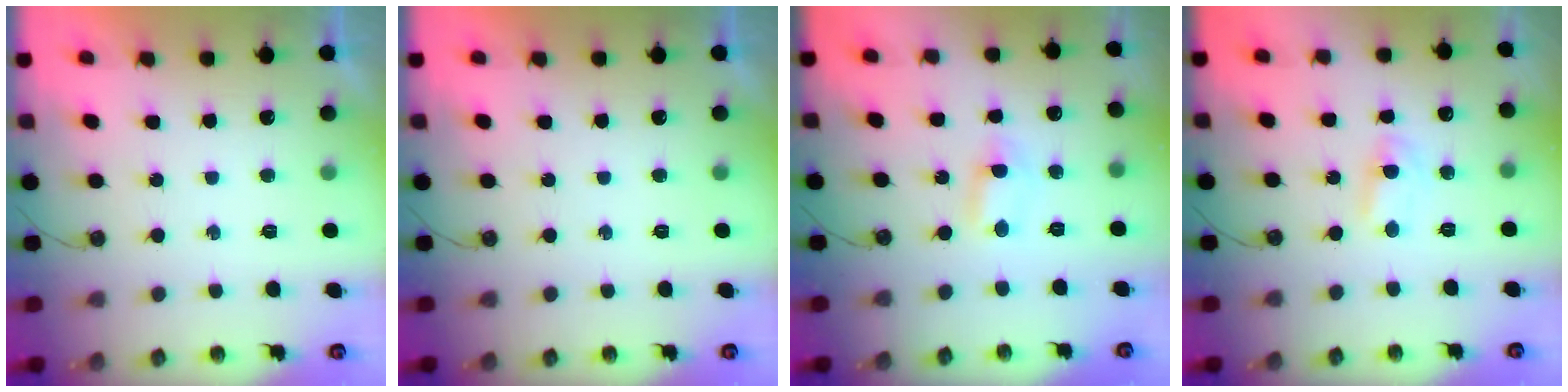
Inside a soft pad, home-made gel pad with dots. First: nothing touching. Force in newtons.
{"total": 0.0}
{"total": 1.1, "press": 0.9, "slide": 0.7}
{"total": 2.0, "press": 2.0, "slide": 0.3}